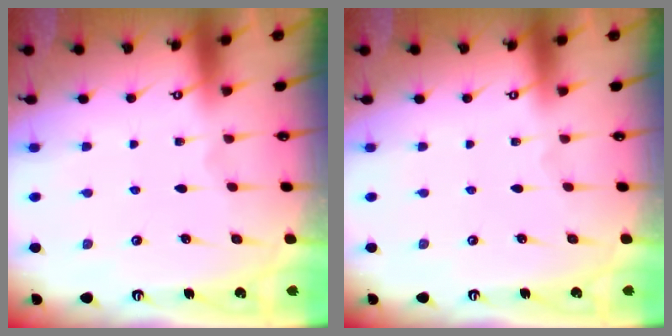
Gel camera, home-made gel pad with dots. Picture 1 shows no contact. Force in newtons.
{"total": 0.0}